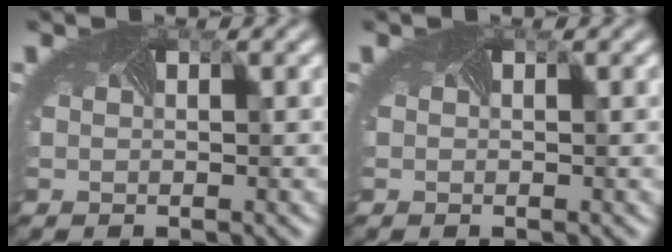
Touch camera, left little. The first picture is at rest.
{"total": 0.0}